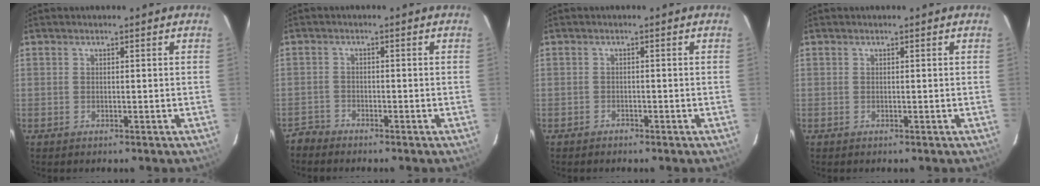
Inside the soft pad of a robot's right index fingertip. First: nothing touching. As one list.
[{"total": 2.4, "force": [-2.2, 0.8, -0.3], "torque": [0.000, 0.003, -0.051]}, {"total": 1.2, "force": [-1.0, 0.6, 0.0], "torque": [-0.006, 0.007, -0.018]}, {"total": 0.0}]